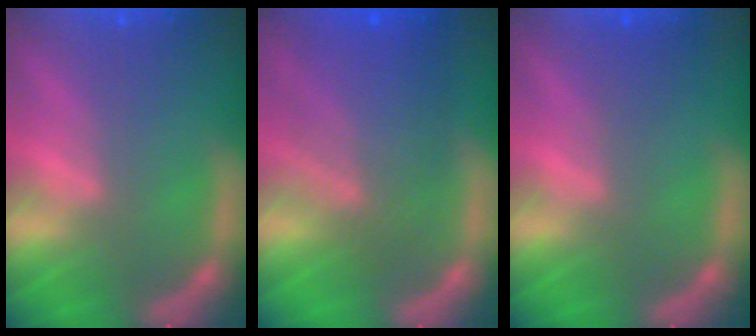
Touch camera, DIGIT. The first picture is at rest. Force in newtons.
{"total": 7.5}
{"total": 1.0}